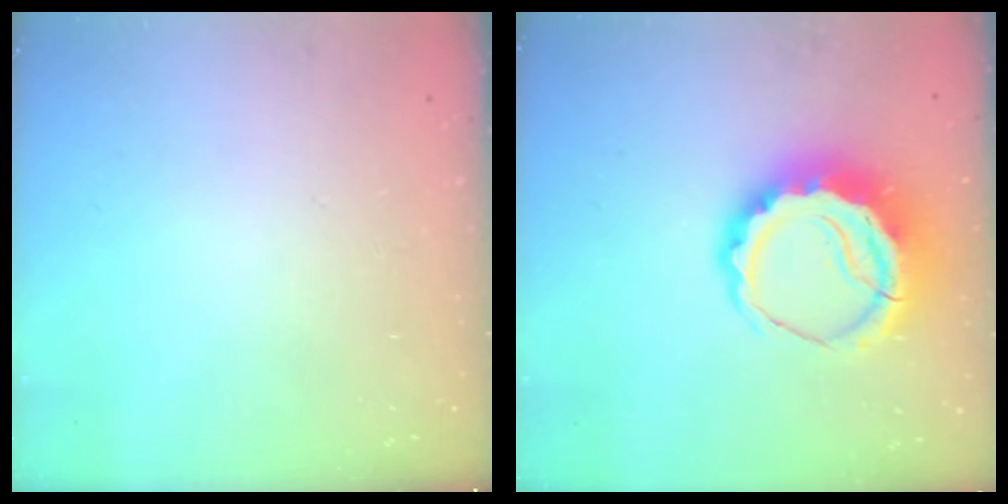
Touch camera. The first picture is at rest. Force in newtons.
{"total": 10.2, "press": 10.1, "slide": 1.7}